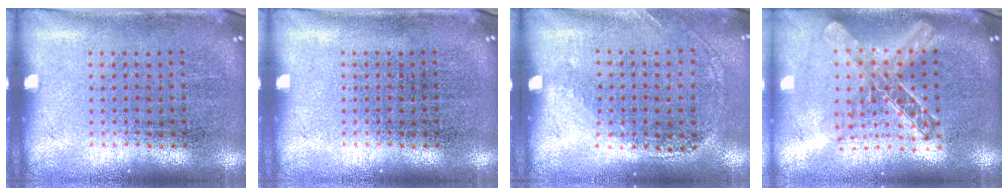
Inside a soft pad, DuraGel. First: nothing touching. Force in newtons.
{"total": 0.0}
{"total": 1.2, "press": 1.0, "slide": 0.8}
{"total": 2.1, "press": 1.8, "slide": 1.2}